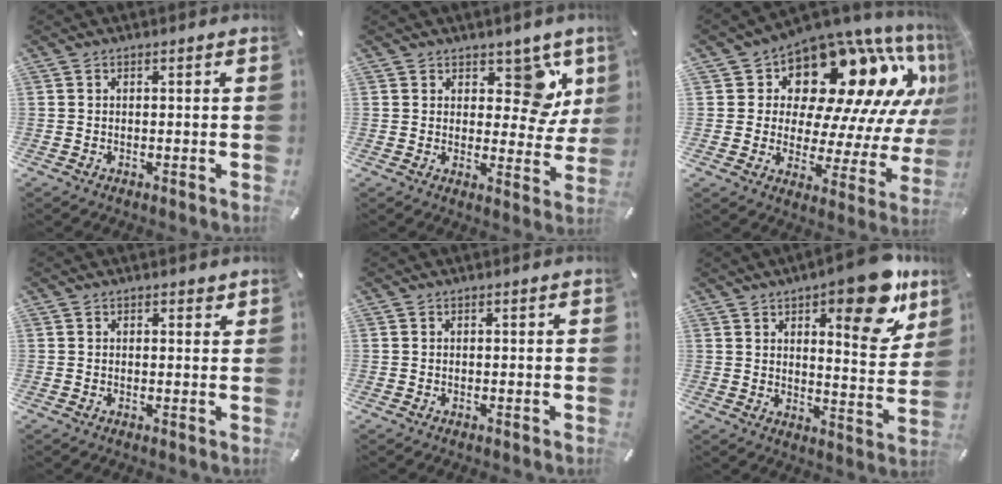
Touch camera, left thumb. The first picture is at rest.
{"total": 10.9, "force": [5.7, 6.4, 6.6], "torque": [-0.058, -0.041, 0.096]}
{"total": 19.1, "force": [11.6, 10.0, 11.3], "torque": [-0.144, -0.104, 0.190]}
{"total": 1.1, "force": [0.7, 0.7, 0.5], "torque": [-0.002, -0.001, 0.011]}
{"total": 0.0}
{"total": 16.1, "force": [10.2, 5.2, 11.2], "torque": [-0.141, -0.069, 0.162]}